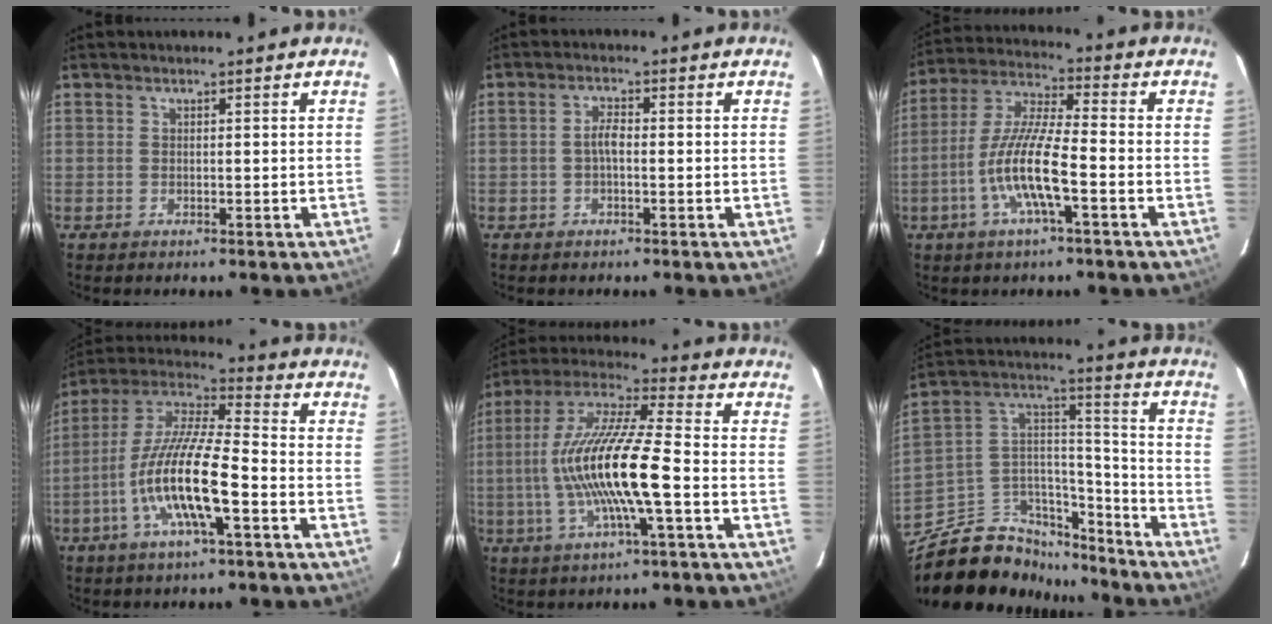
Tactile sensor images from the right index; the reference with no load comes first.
{"total": 2.2, "force": [-0.5, 0.8, 2.0], "torque": [-0.042, 0.008, -0.010]}
{"total": 12.0, "force": [-4.3, 1.8, 11.0], "torque": [-0.229, -0.004, -0.084]}
{"total": 15.5, "force": [-5.6, 2.9, 14.2], "torque": [-0.281, -0.008, -0.113]}
{"total": 17.2, "force": [-3.1, 1.8, 16.8], "torque": [-0.328, 0.000, -0.062]}
{"total": 19.8, "force": [-15.3, 10.1, 7.5], "torque": [-0.162, 0.070, -0.236]}